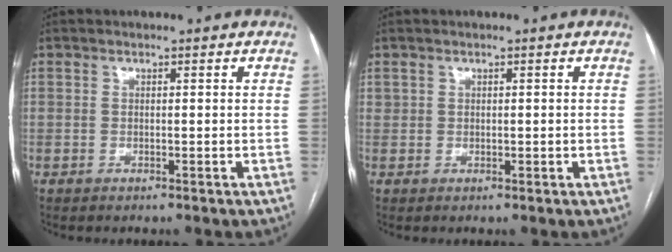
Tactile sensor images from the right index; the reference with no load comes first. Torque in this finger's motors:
{"motor_torque": [-0.13, 0.18, 0.00, 0.01]}